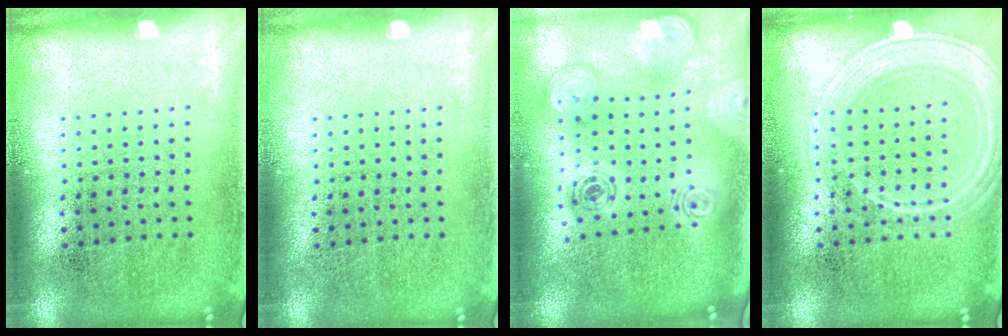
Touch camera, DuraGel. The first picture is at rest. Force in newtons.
{"total": 0.0}
{"total": 2.0, "press": 1.7, "slide": 1.1}
{"total": 3.4, "press": 3.3, "slide": 0.6}